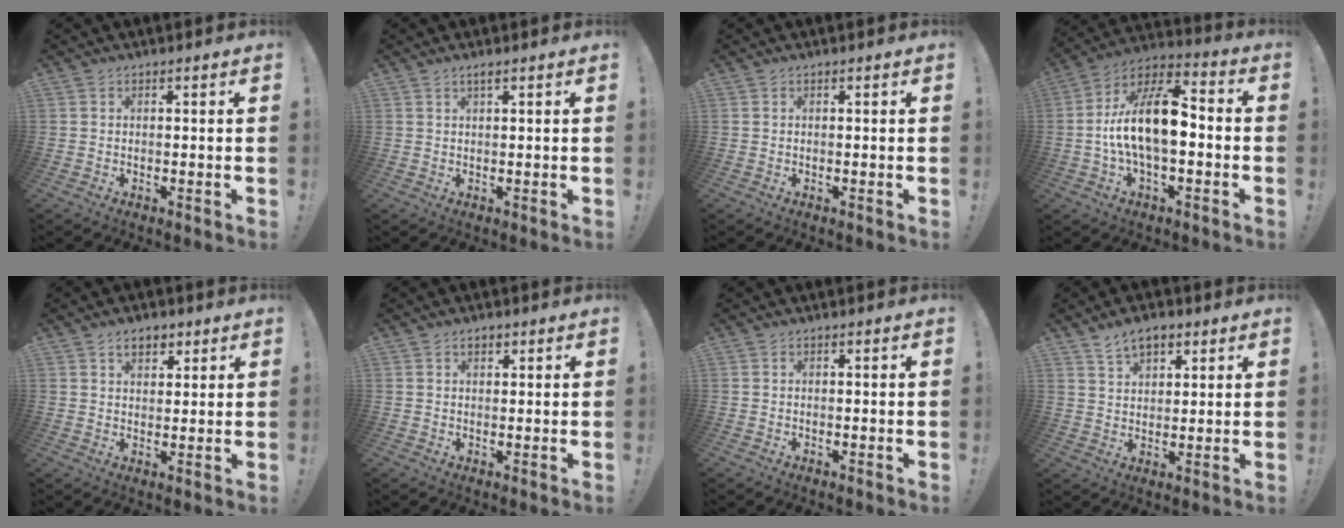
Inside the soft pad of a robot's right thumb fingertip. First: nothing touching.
{"total": 1.3, "force": [0.9, 0.0, 1.0], "torque": [-0.028, 0.004, 0.017]}
{"total": 0.0}
{"total": 16.9, "force": [-1.1, 7.8, 15.0], "torque": [-0.265, 0.009, -0.016]}
{"total": 5.0, "force": [2.8, 3.3, 2.6], "torque": [-0.037, -0.001, 0.049]}
{"total": 2.0, "force": [1.2, 1.1, 1.1], "torque": [-0.015, 0.000, 0.020]}
{"total": 0.0}
{"total": 7.2, "force": [4.6, 4.2, 3.6], "torque": [-0.058, -0.013, 0.085]}